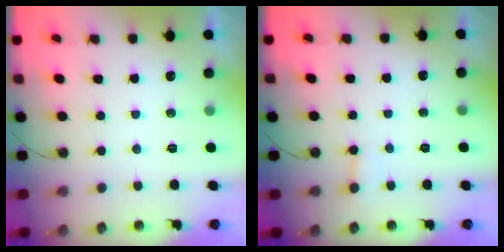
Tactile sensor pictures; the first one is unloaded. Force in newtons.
{"total": 2.0, "press": 2.0, "slide": 0.1}